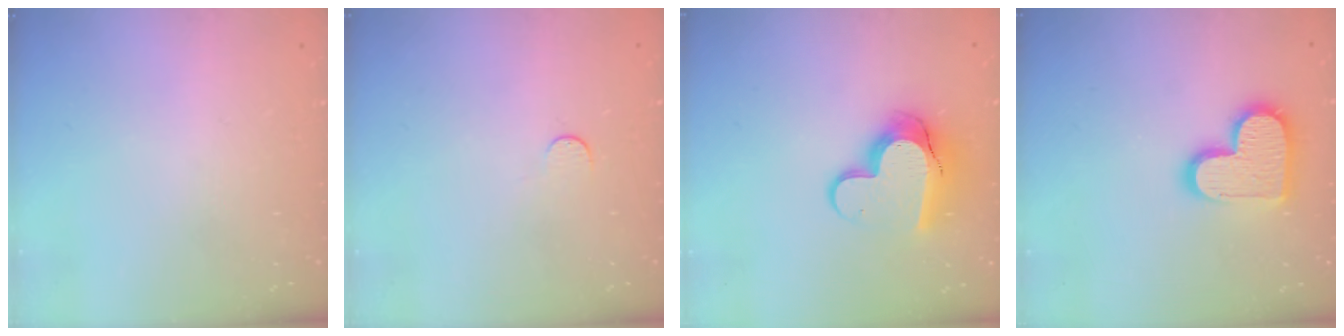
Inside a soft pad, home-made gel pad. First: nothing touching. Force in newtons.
{"total": 3.3, "press": 3.2, "slide": 0.3}
{"total": 11.8, "press": 11.8, "slide": 1.0}
{"total": 14.2, "press": 14.2, "slide": 0.9}